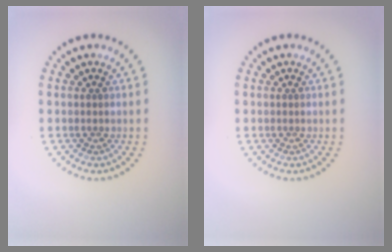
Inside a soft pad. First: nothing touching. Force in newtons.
{"total": 0.0}